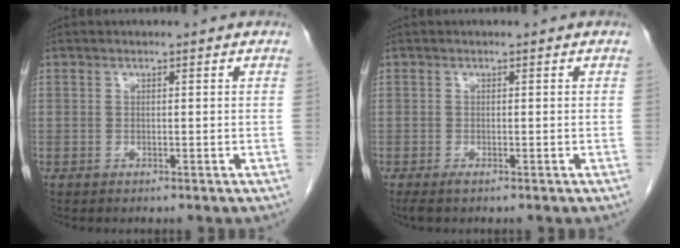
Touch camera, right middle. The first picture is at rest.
{"total": 1.1, "force": [-0.8, 0.1, 0.8], "torque": [-0.016, -0.004, -0.013]}